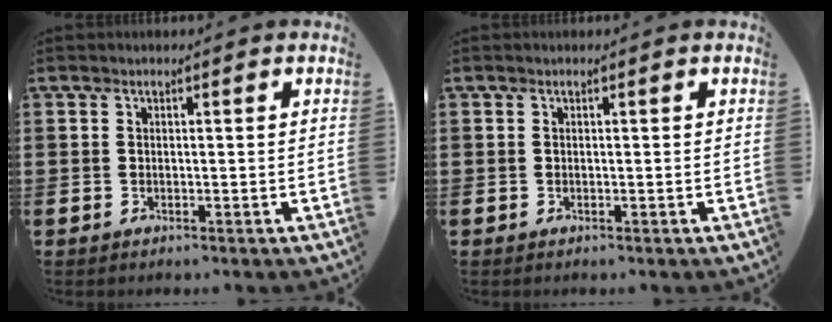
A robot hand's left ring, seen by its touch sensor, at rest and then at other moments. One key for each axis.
{"total": 0.0}